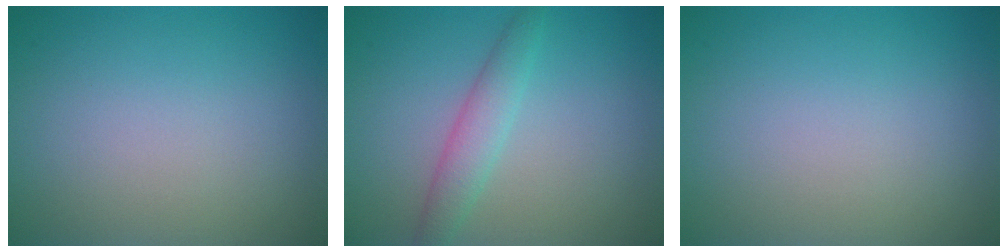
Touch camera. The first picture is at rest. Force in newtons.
{"total": 2.5, "press": 2.5, "slide": 0.0}
{"total": 0.0}